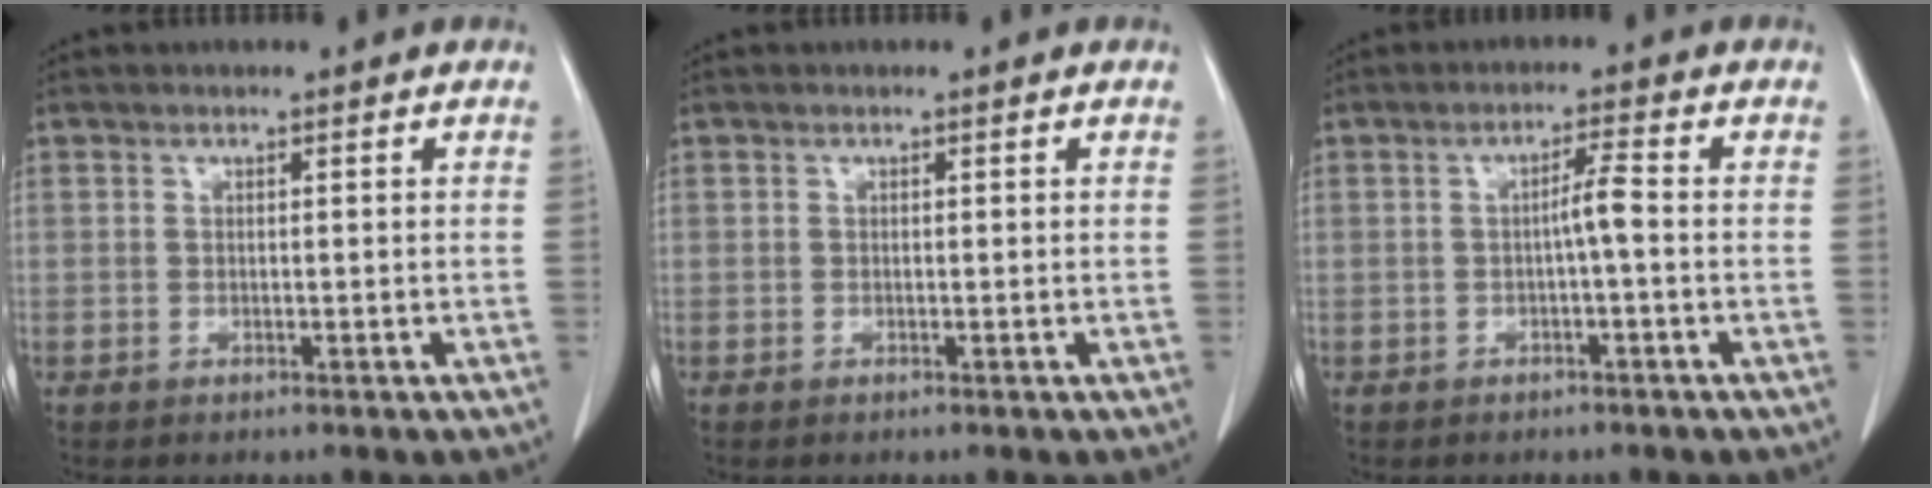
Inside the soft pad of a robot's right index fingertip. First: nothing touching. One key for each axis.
{"total": 0.0}
{"total": 3.1, "fx": -0.5, "fy": 0.1, "fz": 3.1, "tx": -0.054, "ty": 0.005, "tz": -0.008}